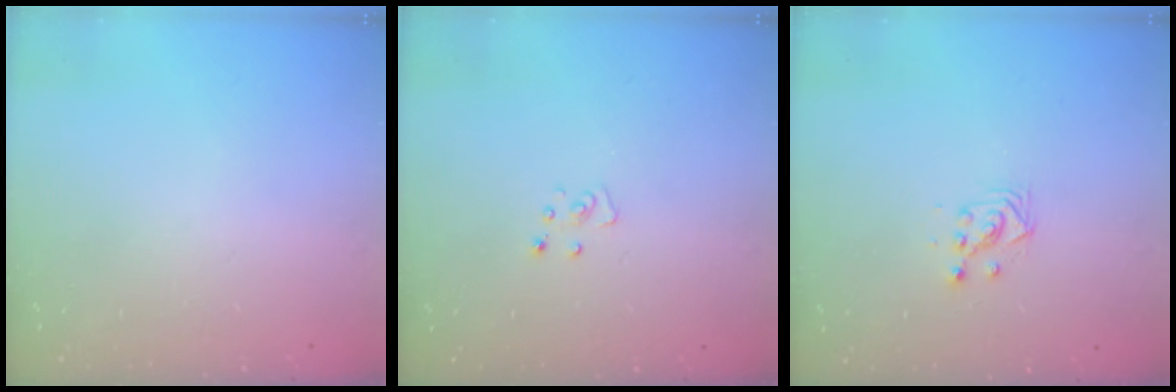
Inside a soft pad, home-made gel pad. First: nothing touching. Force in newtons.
{"total": 2.8, "press": 2.8, "slide": 0.2}
{"total": 3.0, "press": 3.0, "slide": 0.2}